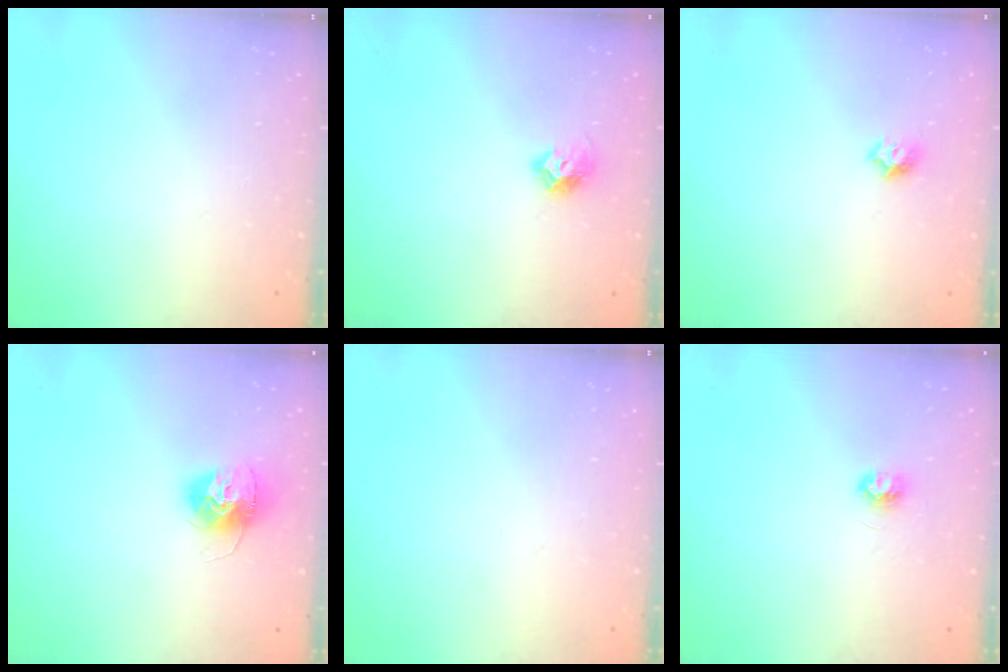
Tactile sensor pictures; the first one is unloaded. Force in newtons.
{"total": 7.7, "press": 7.7, "slide": 1.0}
{"total": 5.1, "press": 5.1, "slide": 0.6}
{"total": 12.1, "press": 12.1, "slide": 1.1}
{"total": 0.0}
{"total": 3.7, "press": 3.7, "slide": 0.3}